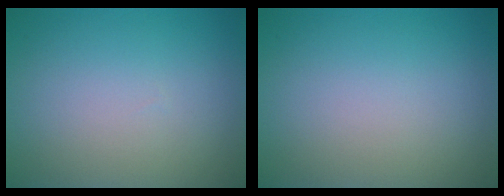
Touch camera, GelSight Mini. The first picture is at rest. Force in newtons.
{"total": 0.0}